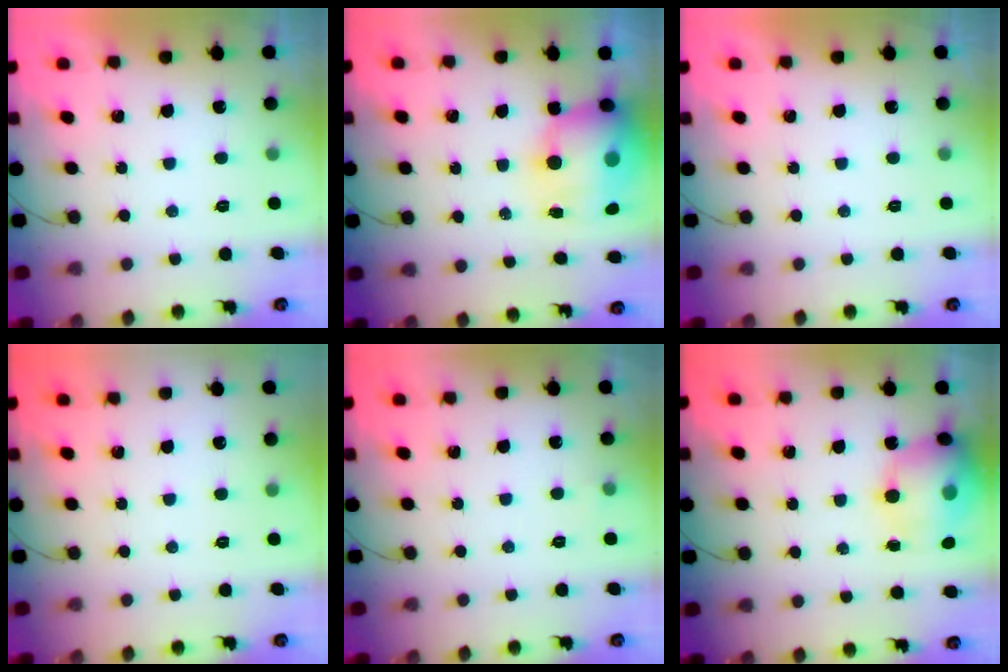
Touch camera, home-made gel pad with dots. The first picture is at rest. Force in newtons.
{"total": 15.1, "press": 14.7, "slide": 3.7}
{"total": 0.0}
{"total": 0.0}
{"total": 2.8, "press": 2.5, "slide": 1.1}
{"total": 17.2, "press": 16.9, "slide": 3.3}